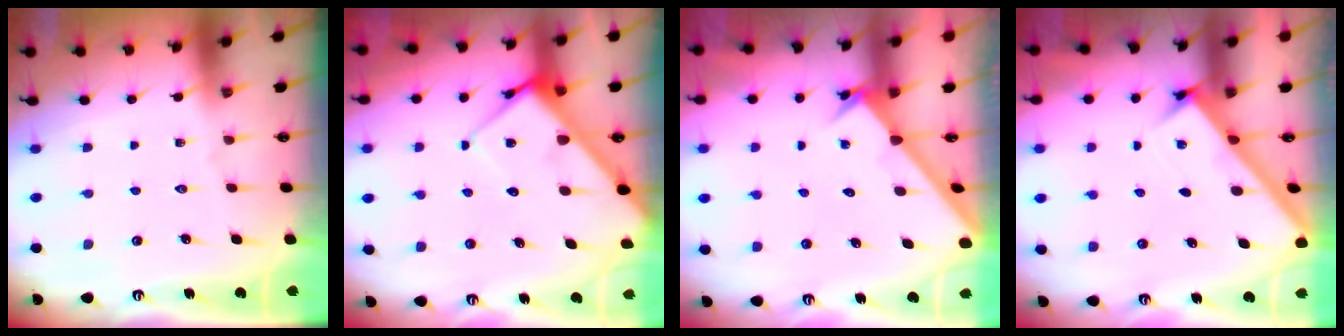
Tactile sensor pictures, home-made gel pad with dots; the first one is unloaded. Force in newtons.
{"total": 7.1, "press": 7.1, "slide": 0.7}
{"total": 2.0, "press": 2.0, "slide": 0.2}
{"total": 2.6, "press": 2.6, "slide": 0.3}